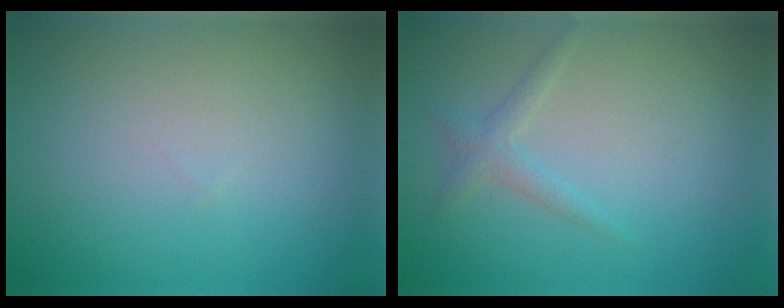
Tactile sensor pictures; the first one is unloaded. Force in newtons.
{"total": 1.5, "press": 1.5, "slide": 0.0}